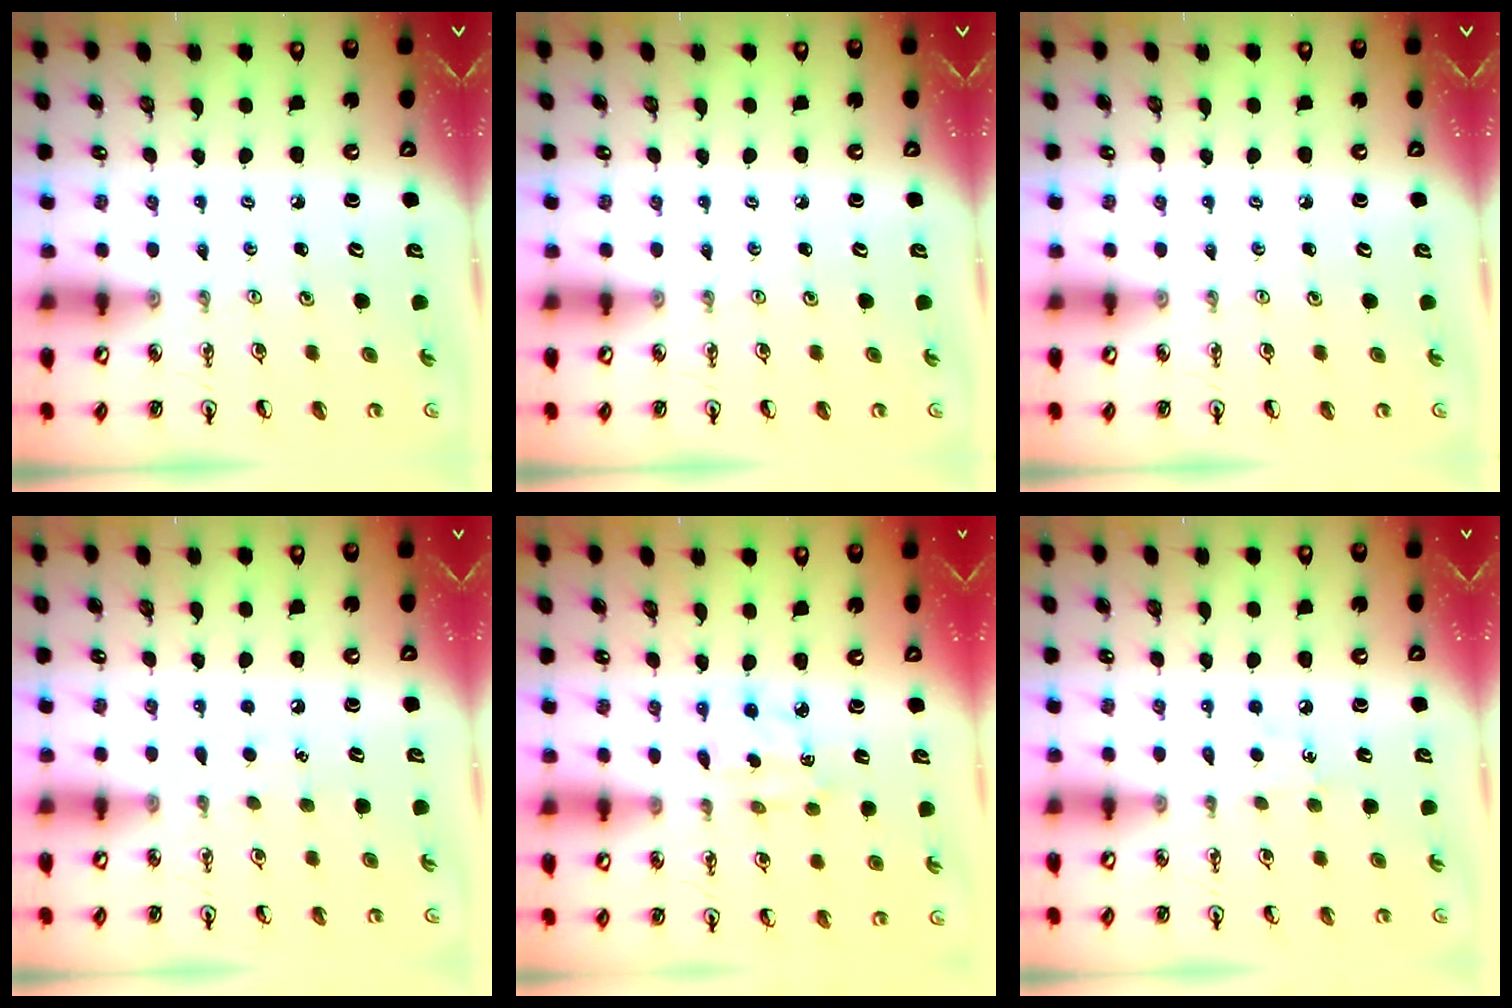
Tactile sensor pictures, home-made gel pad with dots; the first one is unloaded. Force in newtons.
{"total": 0.0}
{"total": 0.0}
{"total": 4.9, "press": 4.9, "slide": 0.6}
{"total": 3.1, "press": 3.1, "slide": 0.2}
{"total": 5.6, "press": 5.5, "slide": 0.7}